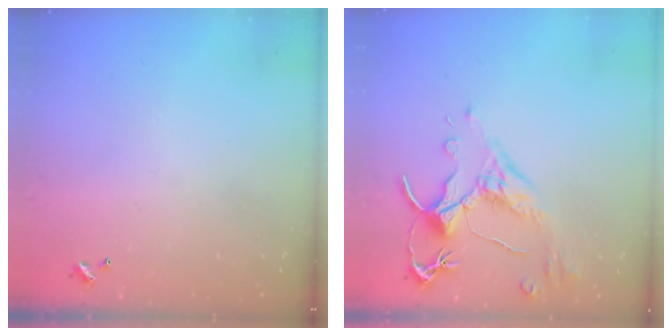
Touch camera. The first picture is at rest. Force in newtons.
{"total": 2.4, "press": 2.0, "slide": 1.4}